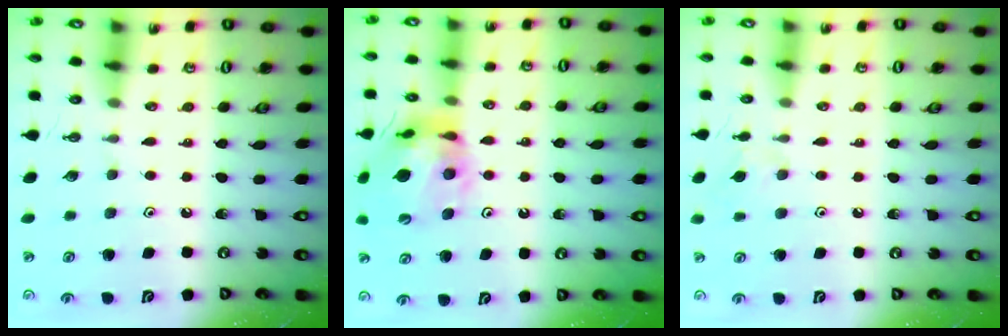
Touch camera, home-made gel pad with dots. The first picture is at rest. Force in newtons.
{"total": 15.4, "press": 15.3, "slide": 1.5}
{"total": 5.0, "press": 5.0, "slide": 0.7}